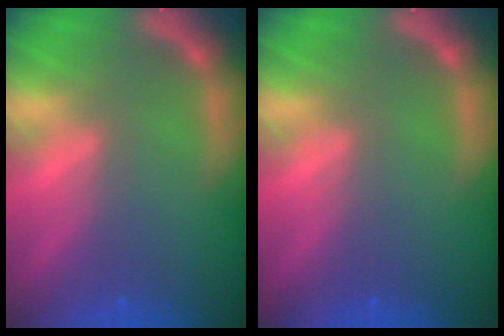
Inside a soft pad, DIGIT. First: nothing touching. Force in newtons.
{"total": 0.0}